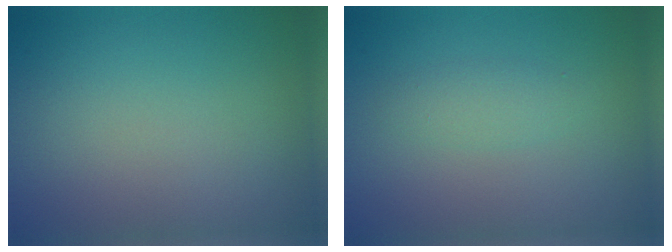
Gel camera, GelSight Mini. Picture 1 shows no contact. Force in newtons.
{"total": 1.4, "press": 1.4, "slide": 0.1}